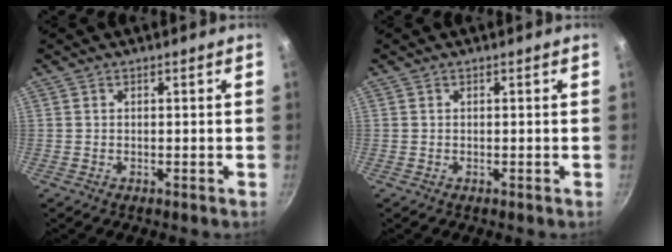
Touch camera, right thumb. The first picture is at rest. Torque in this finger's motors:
{"motor_torque": [0.00, 0.00, 0.01, 0.01, 0.00]}